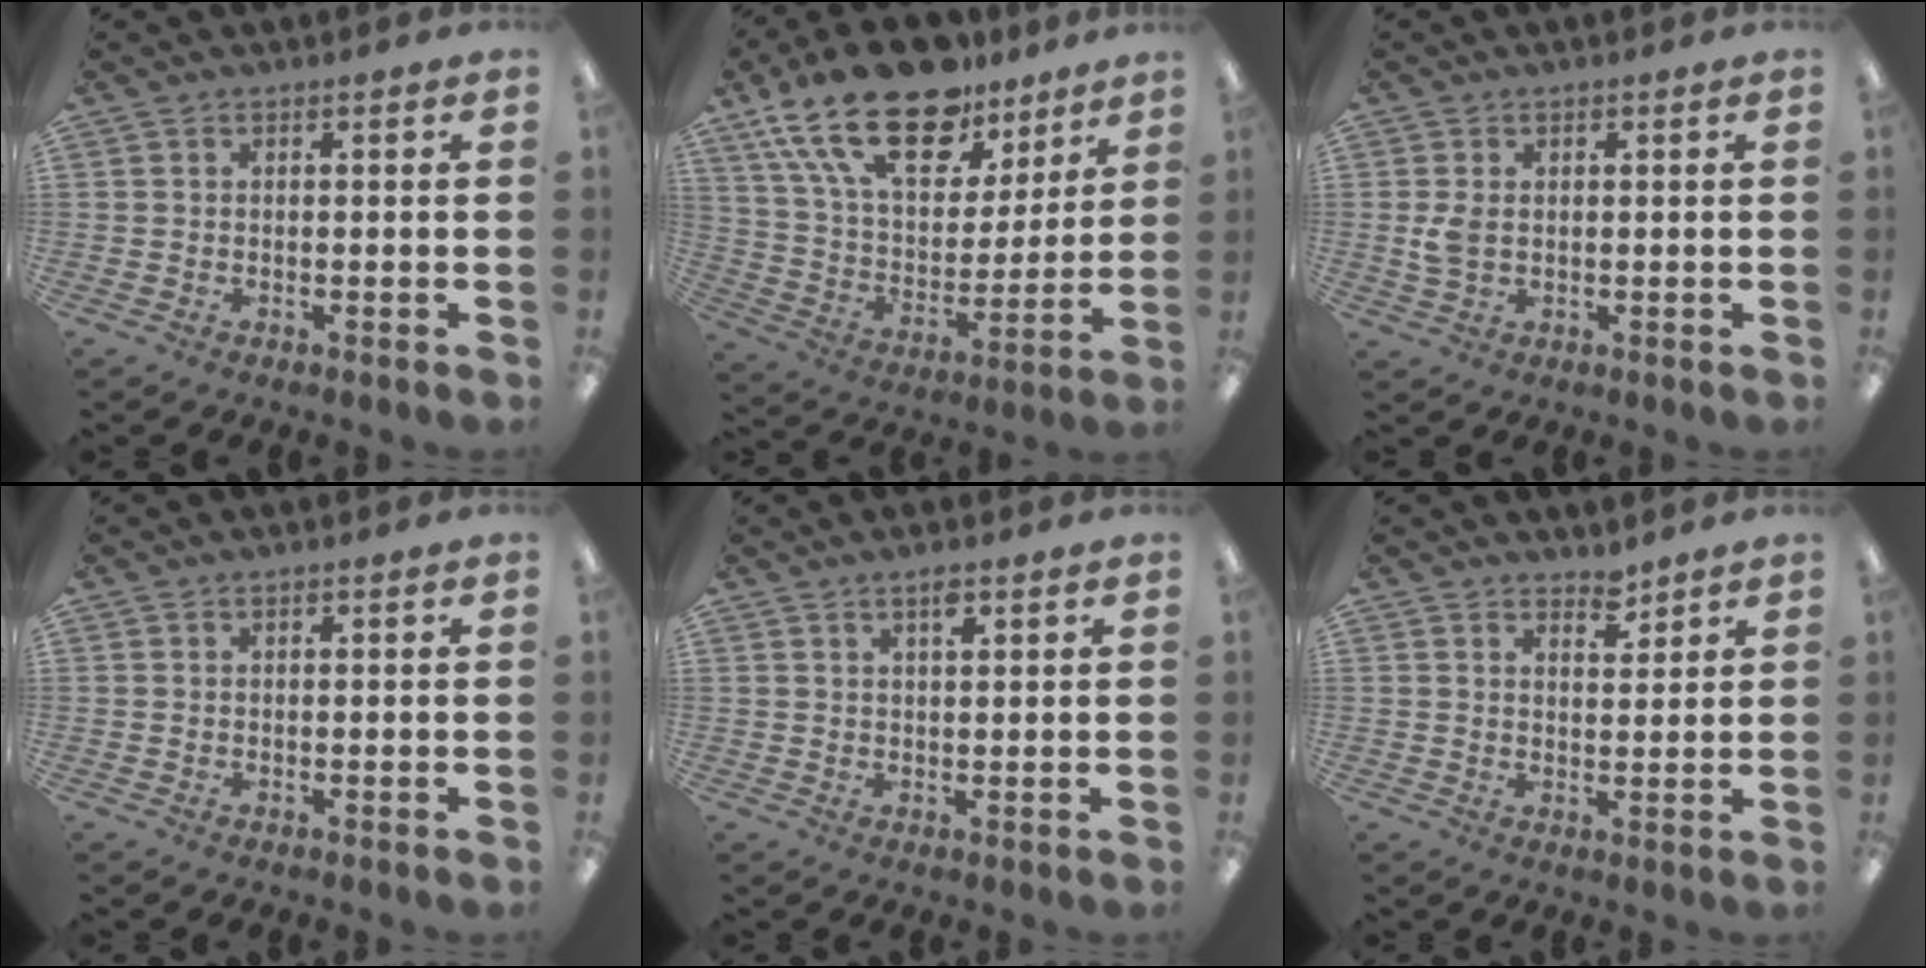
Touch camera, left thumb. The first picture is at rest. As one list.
[{"total": 23.2, "force": [15.1, 11.5, 13.3], "torque": [-0.255, -0.085, 0.266]}, {"total": 3.9, "force": [0.3, 2.5, 3.0], "torque": [-0.064, -0.003, -0.001]}, {"total": 0.0}, {"total": 2.7, "force": [1.9, 0.7, 1.8], "torque": [-0.022, -0.003, 0.029]}, {"total": 3.4, "force": [3.1, 1.2, 0.7], "torque": [0.006, -0.026, 0.054]}]